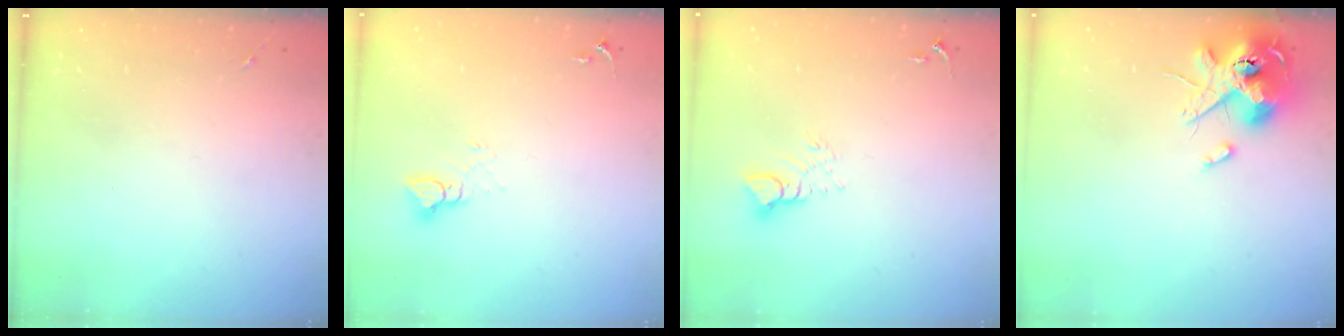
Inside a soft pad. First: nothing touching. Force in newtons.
{"total": 4.2, "press": 4.2, "slide": 0.2}
{"total": 5.3, "press": 5.3, "slide": 0.3}
{"total": 14.2, "press": 14.0, "slide": 2.0}